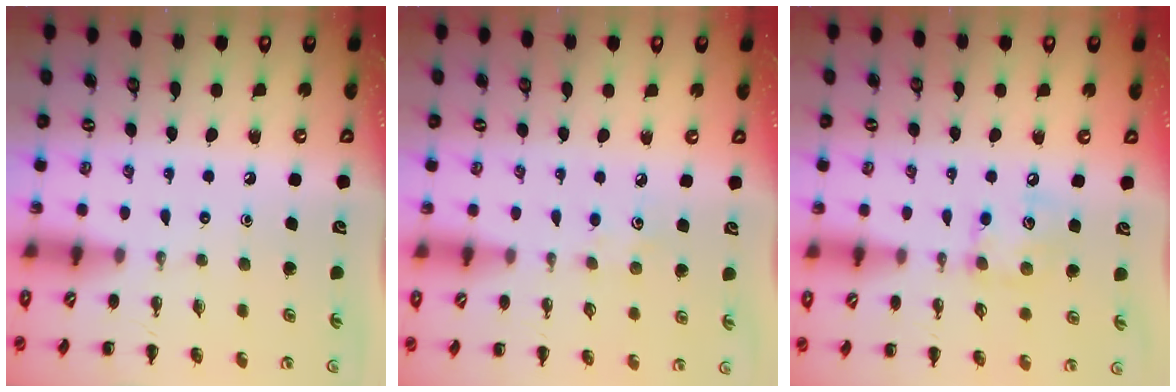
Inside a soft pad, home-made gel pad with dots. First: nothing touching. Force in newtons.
{"total": 2.8, "press": 2.6, "slide": 0.8}
{"total": 9.2, "press": 9.2, "slide": 1.1}